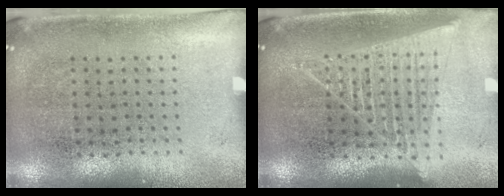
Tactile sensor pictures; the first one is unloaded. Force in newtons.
{"total": 1.9, "press": 1.7, "slide": 0.8}